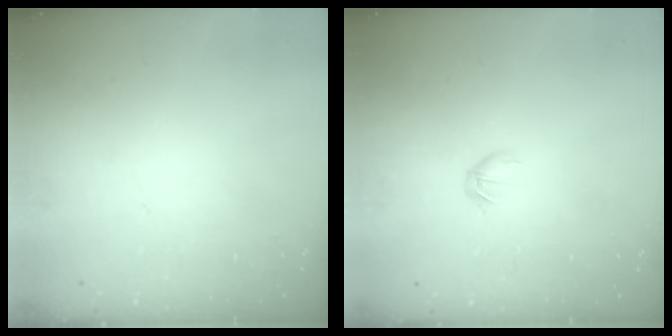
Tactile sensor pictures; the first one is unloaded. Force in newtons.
{"total": 4.2, "press": 4.0, "slide": 1.2}